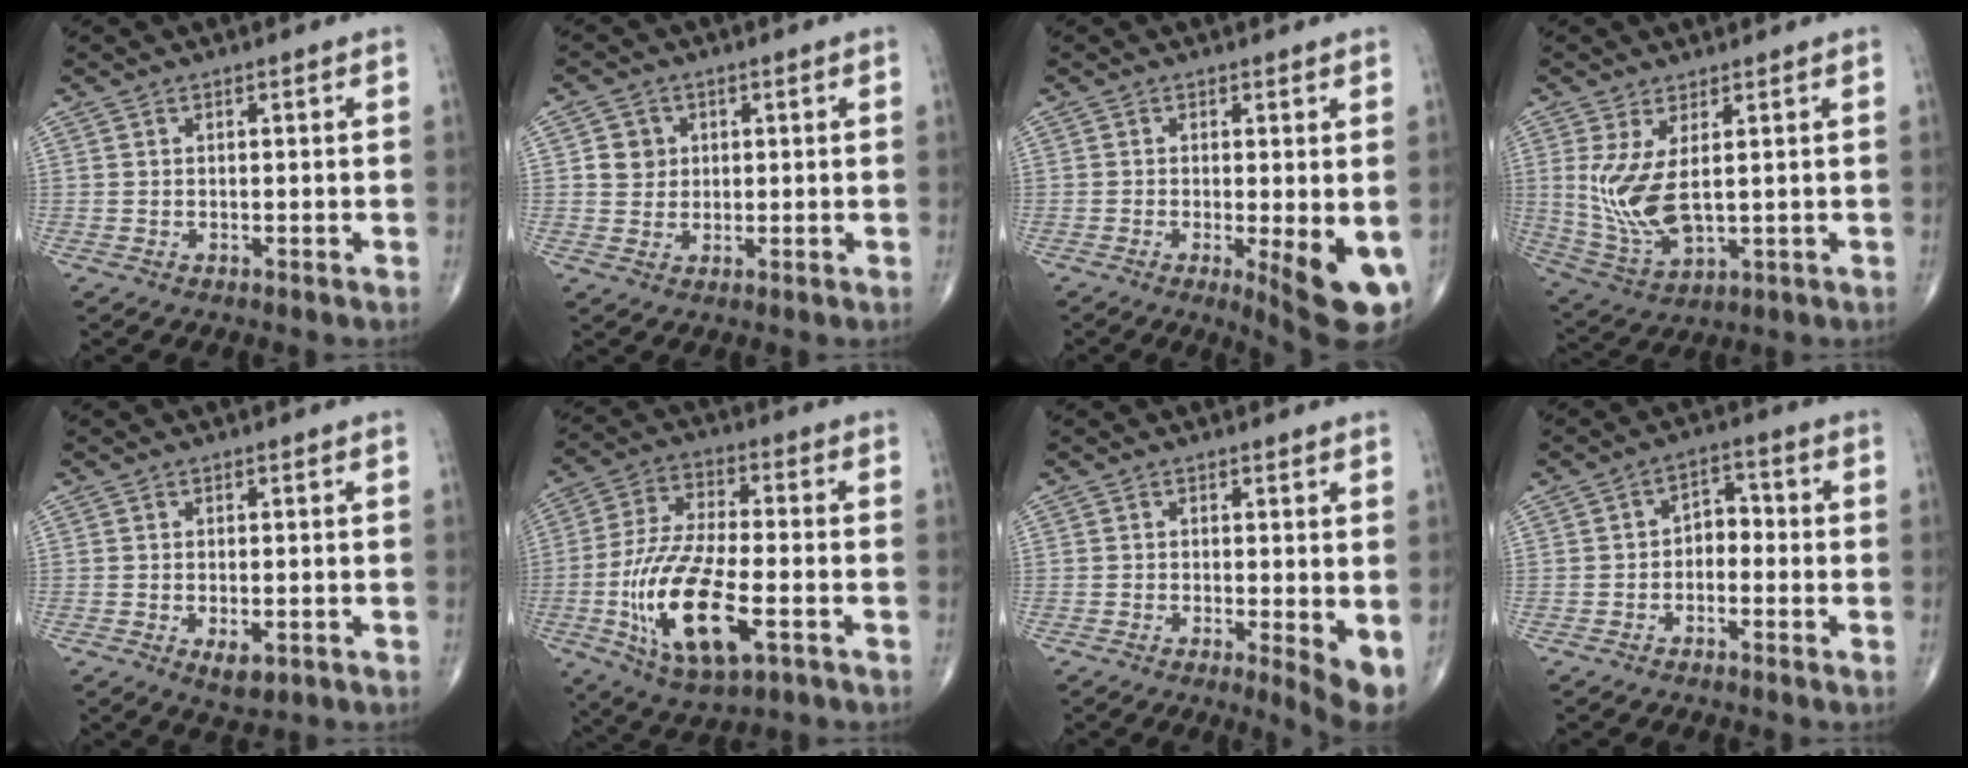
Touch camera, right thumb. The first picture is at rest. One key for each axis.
{"total": 3.9, "fx": 0.9, "fy": 3.6, "fz": 1.1, "tx": 0.003, "ty": 0.000, "tz": 0.013}
{"total": 9.1, "fx": -2.2, "fy": 2.2, "fz": 8.5, "tx": -0.113, "ty": -0.020, "tz": -0.027}
{"total": 10.0, "fx": 1.4, "fy": 4.3, "fz": 8.9, "tx": -0.193, "ty": -0.023, "tz": 0.044}
{"total": 3.3, "fx": -1.2, "fy": 1.5, "fz": 2.7, "tx": -0.042, "ty": -0.006, "tz": -0.014}
{"total": 18.4, "fx": -5.7, "fy": 7.1, "fz": 16.0, "tx": -0.320, "ty": 0.010, "tz": -0.095}
{"total": 5.0, "fx": -0.5, "fy": 1.2, "fz": 4.8, "tx": -0.071, "ty": -0.014, "tz": -0.012}
{"total": 4.1, "fx": -1.2, "fy": 2.9, "fz": 2.7, "tx": -0.021, "ty": 0.026, "tz": -0.033}